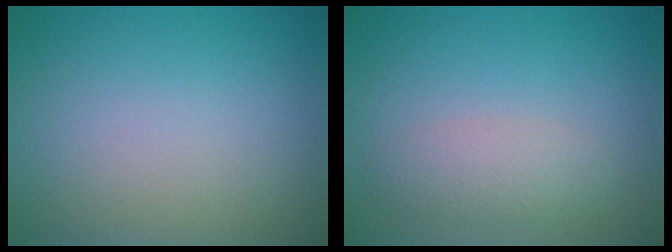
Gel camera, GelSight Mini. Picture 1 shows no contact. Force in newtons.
{"total": 2.4, "press": 2.4, "slide": 0.0}